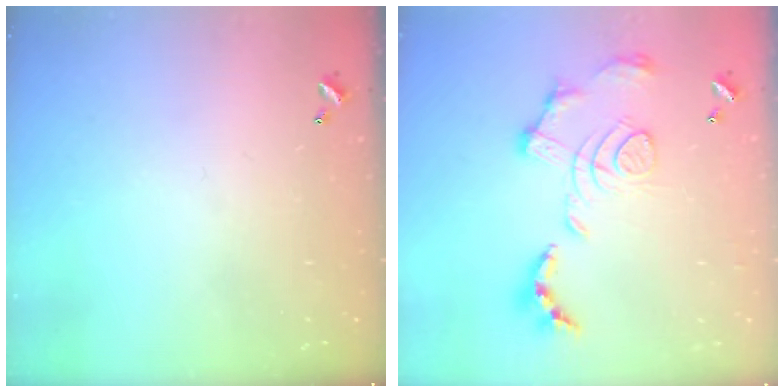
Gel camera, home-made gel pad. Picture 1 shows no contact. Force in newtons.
{"total": 1.7, "press": 1.1, "slide": 1.3}